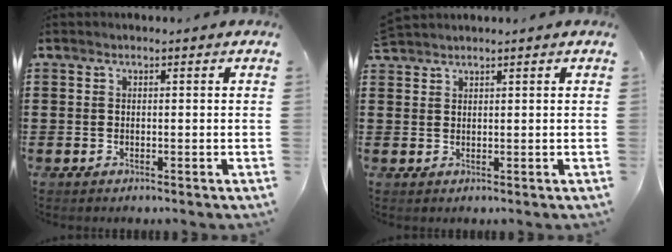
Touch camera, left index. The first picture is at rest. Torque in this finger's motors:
{"motor_torque": [-1.85, 0.28, -0.76, -0.21]}